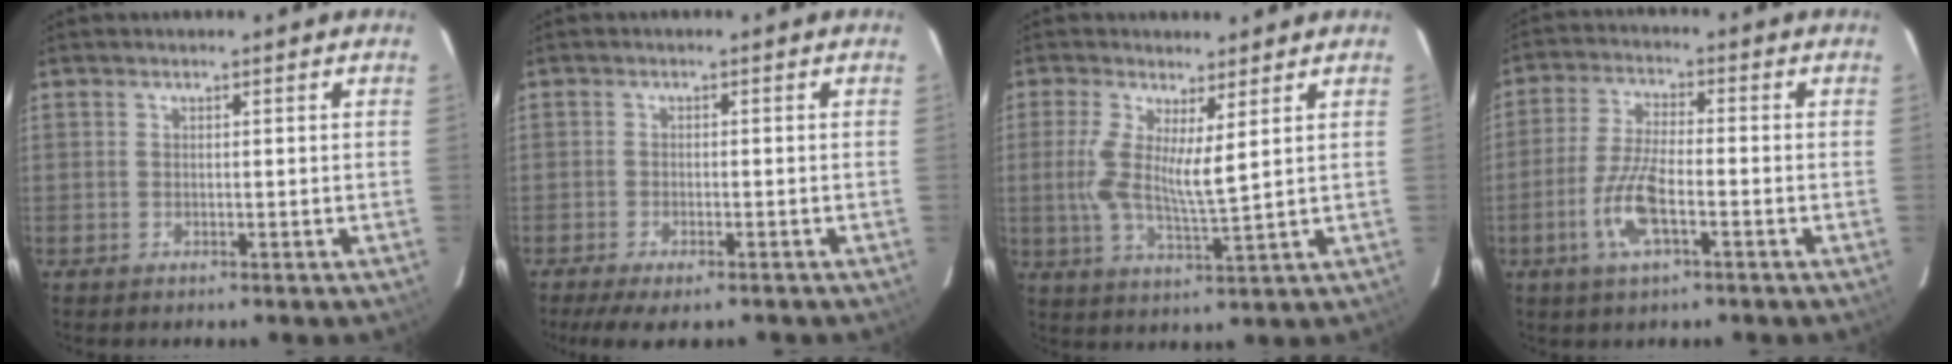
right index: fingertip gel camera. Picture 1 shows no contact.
{"total": 7.2, "force": [-5.5, 1.8, 4.3], "torque": [-0.098, -0.028, -0.091]}
{"total": 7.6, "force": [2.1, 1.3, 7.2], "torque": [-0.148, -0.012, 0.035]}
{"total": 8.7, "force": [-3.5, 2.4, 7.6], "torque": [-0.164, -0.003, -0.070]}